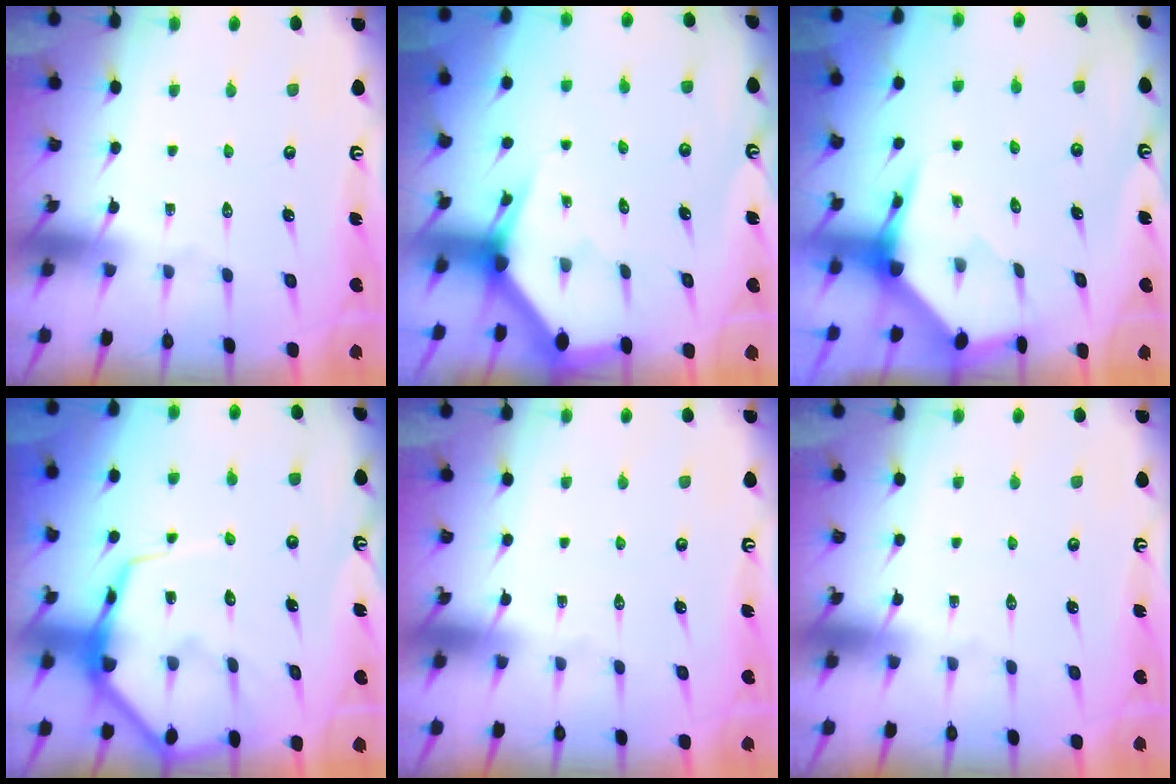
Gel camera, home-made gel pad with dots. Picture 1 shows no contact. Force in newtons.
{"total": 2.7, "press": 2.7, "slide": 0.1}
{"total": 3.9, "press": 3.8, "slide": 0.4}
{"total": 11.3, "press": 11.2, "slide": 1.2}
{"total": 0.0}
{"total": 0.0}